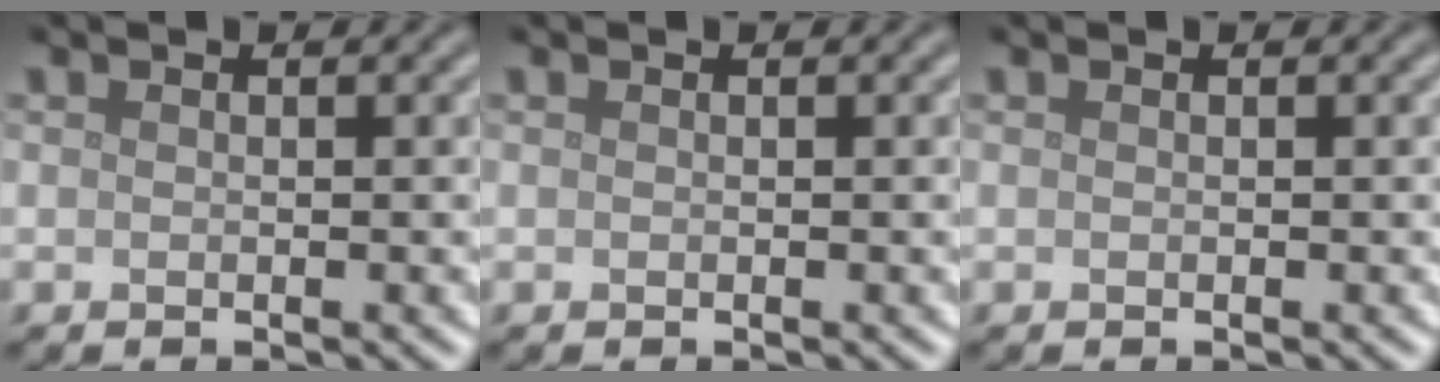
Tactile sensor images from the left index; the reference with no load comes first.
{"total": 0.0}
{"total": 0.0}